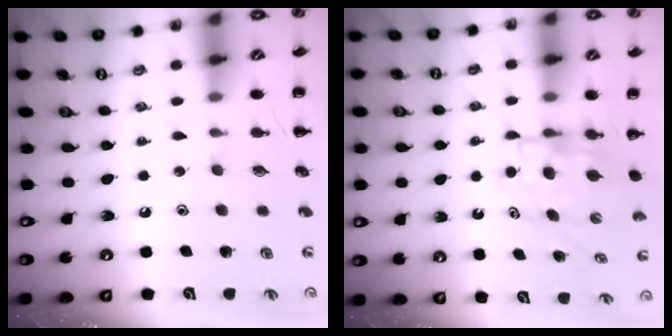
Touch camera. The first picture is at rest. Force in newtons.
{"total": 5.0, "press": 5.0, "slide": 0.1}